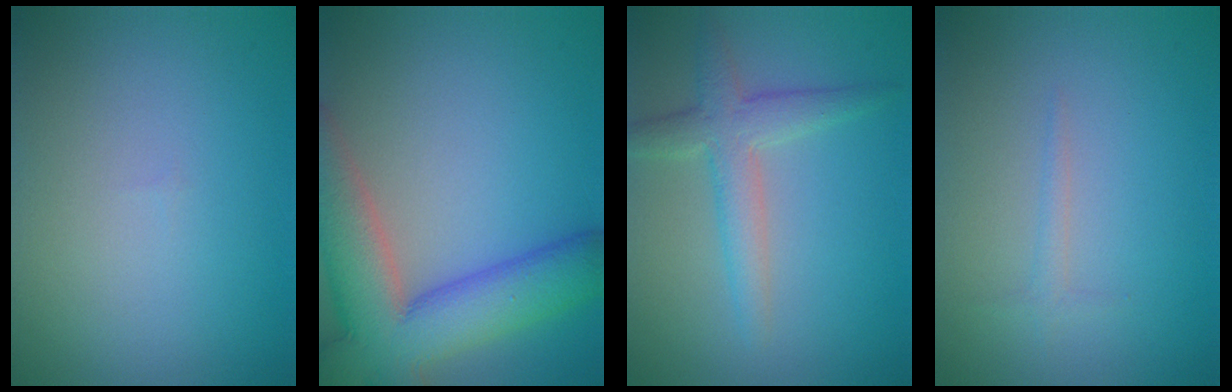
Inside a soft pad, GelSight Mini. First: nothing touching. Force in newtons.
{"total": 10.9, "press": 10.9, "slide": 0.8}
{"total": 3.6, "press": 3.6, "slide": 0.3}
{"total": 0.8, "press": 0.8, "slide": 0.1}